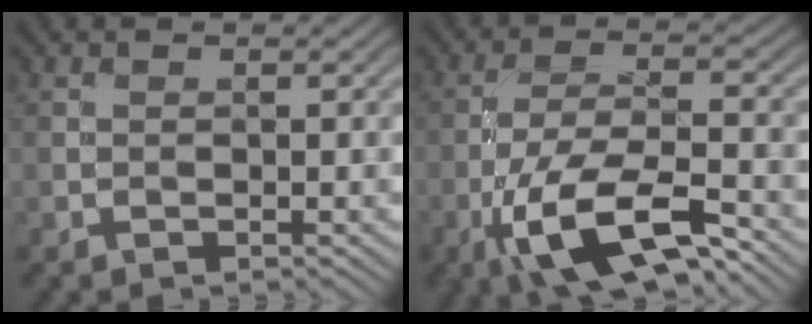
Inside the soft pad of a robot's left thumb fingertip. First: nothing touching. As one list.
[{"total": 12.0, "force": [-6.6, 3.9, 9.2], "torque": [-0.181, -0.005, -0.131]}]